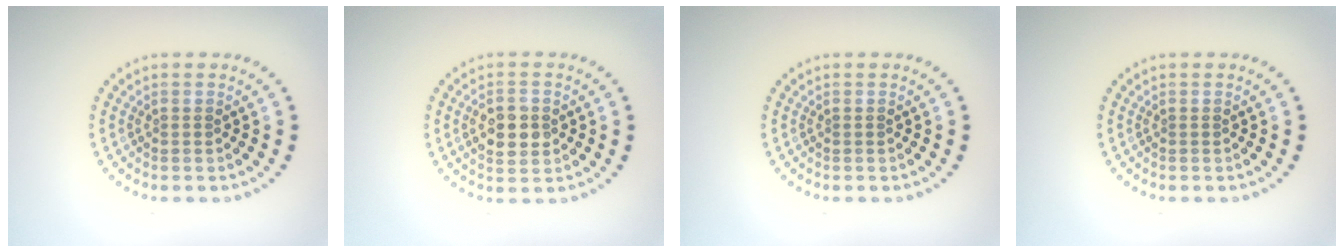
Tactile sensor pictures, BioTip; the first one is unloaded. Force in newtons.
{"total": 3.4, "press": 3.4, "slide": 0.1}
{"total": 0.0}
{"total": 0.0}